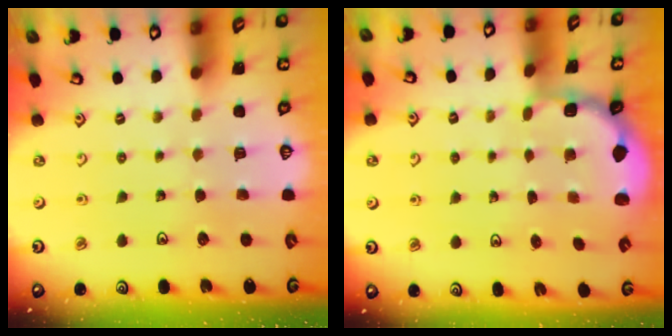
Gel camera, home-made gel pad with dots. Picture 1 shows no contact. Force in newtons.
{"total": 1.8, "press": 1.6, "slide": 0.7}